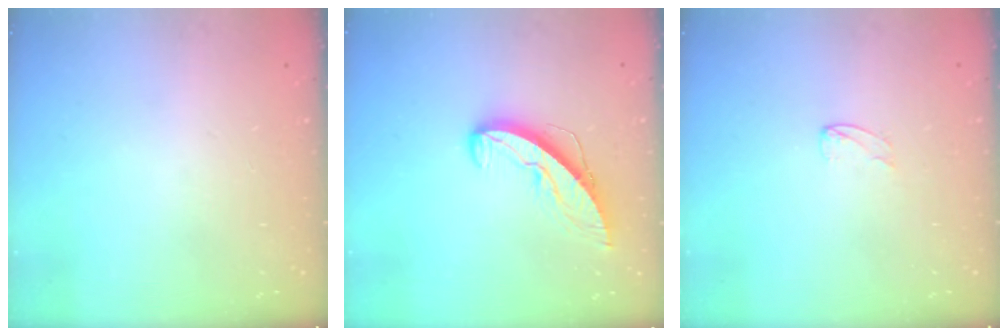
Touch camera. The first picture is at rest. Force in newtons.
{"total": 9.5, "press": 9.5, "slide": 0.9}
{"total": 2.0, "press": 2.0, "slide": 0.2}